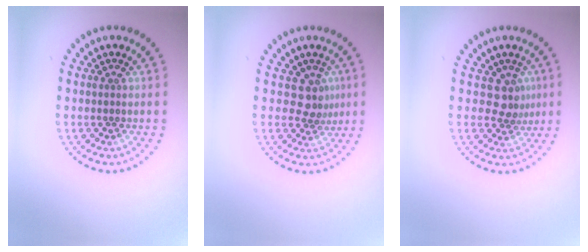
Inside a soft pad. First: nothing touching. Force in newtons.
{"total": 2.5, "press": 1.9, "slide": 1.6}
{"total": 2.5, "press": 1.9, "slide": 1.6}